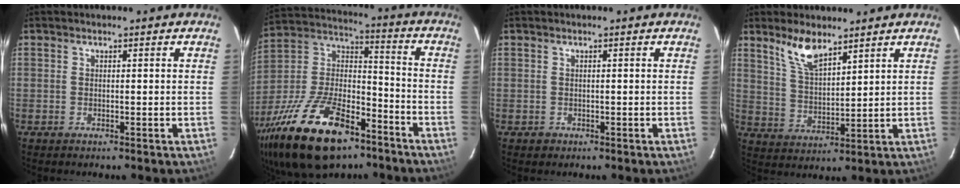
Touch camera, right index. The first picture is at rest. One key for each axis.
{"total": 28.1, "fx": -17.3, "fy": 12.7, "fz": 18.2, "tx": -0.372, "ty": -0.012, "tz": -0.288}
{"total": 1.3, "fx": -0.4, "fy": 1.2, "fz": 0.1, "tx": 0.000, "ty": 0.002, "tz": -0.002}
{"total": 7.7, "fx": 5.6, "fy": 2.5, "fz": 4.6, "tx": -0.087, "ty": 0.004, "tz": 0.118}